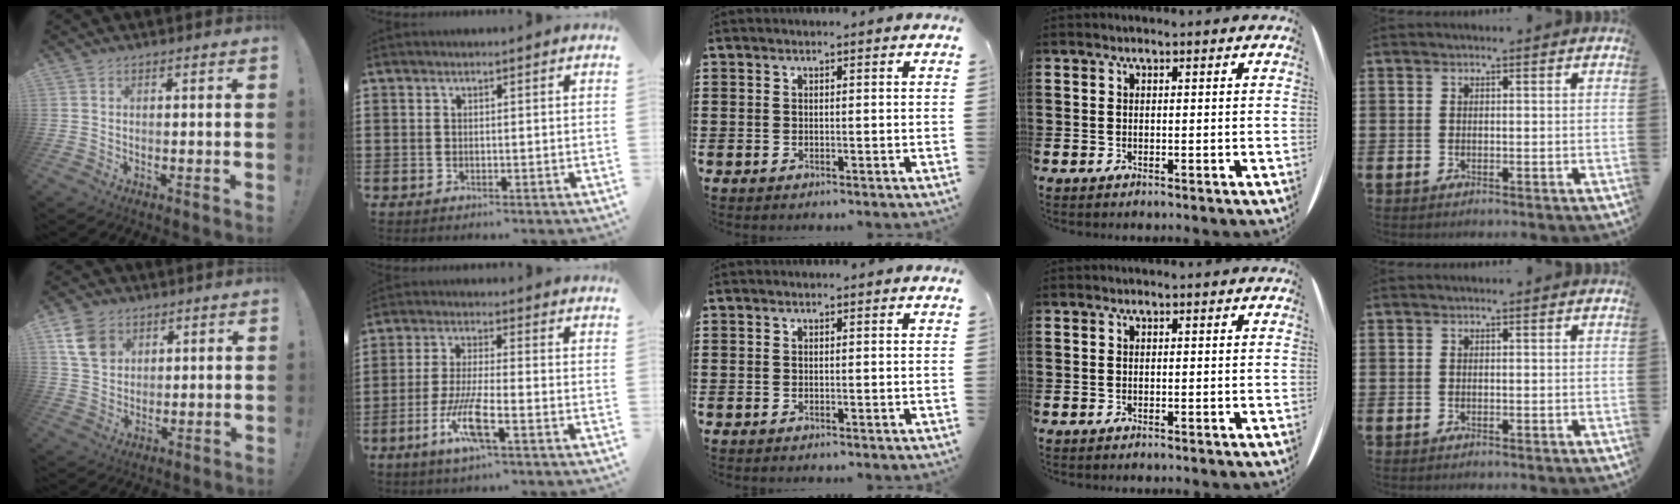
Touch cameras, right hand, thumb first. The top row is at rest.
{"thumb": {"total": 10.8, "force": [5.1, 8.2, 4.7], "torque": [-0.070, -0.015, 0.104]}, "index": {"total": 7.8, "force": [-3.5, 1.3, 6.9], "torque": [-0.156, -0.017, -0.072]}}